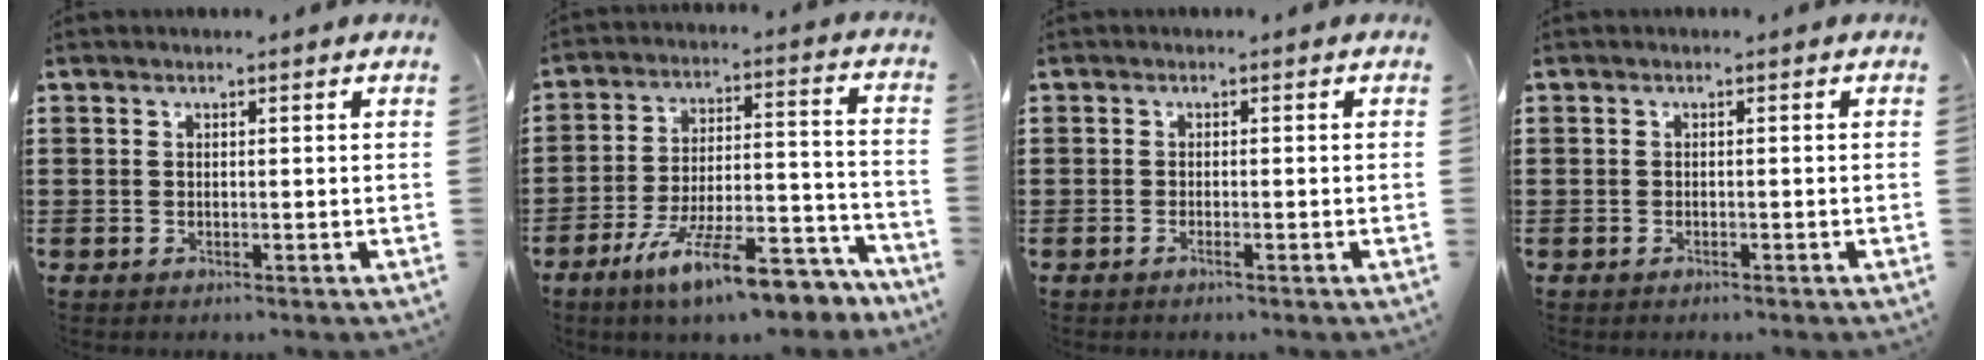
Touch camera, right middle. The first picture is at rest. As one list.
[{"total": 14.2, "force": [-10.8, 2.1, 8.9], "torque": [-0.145, 0.033, -0.191]}, {"total": 0.7, "force": [-0.5, 0.0, 0.5], "torque": [-0.010, -0.001, -0.010]}, {"total": 0.5, "force": [-0.5, 0.1, 0.2], "torque": [-0.006, -0.004, -0.008]}]